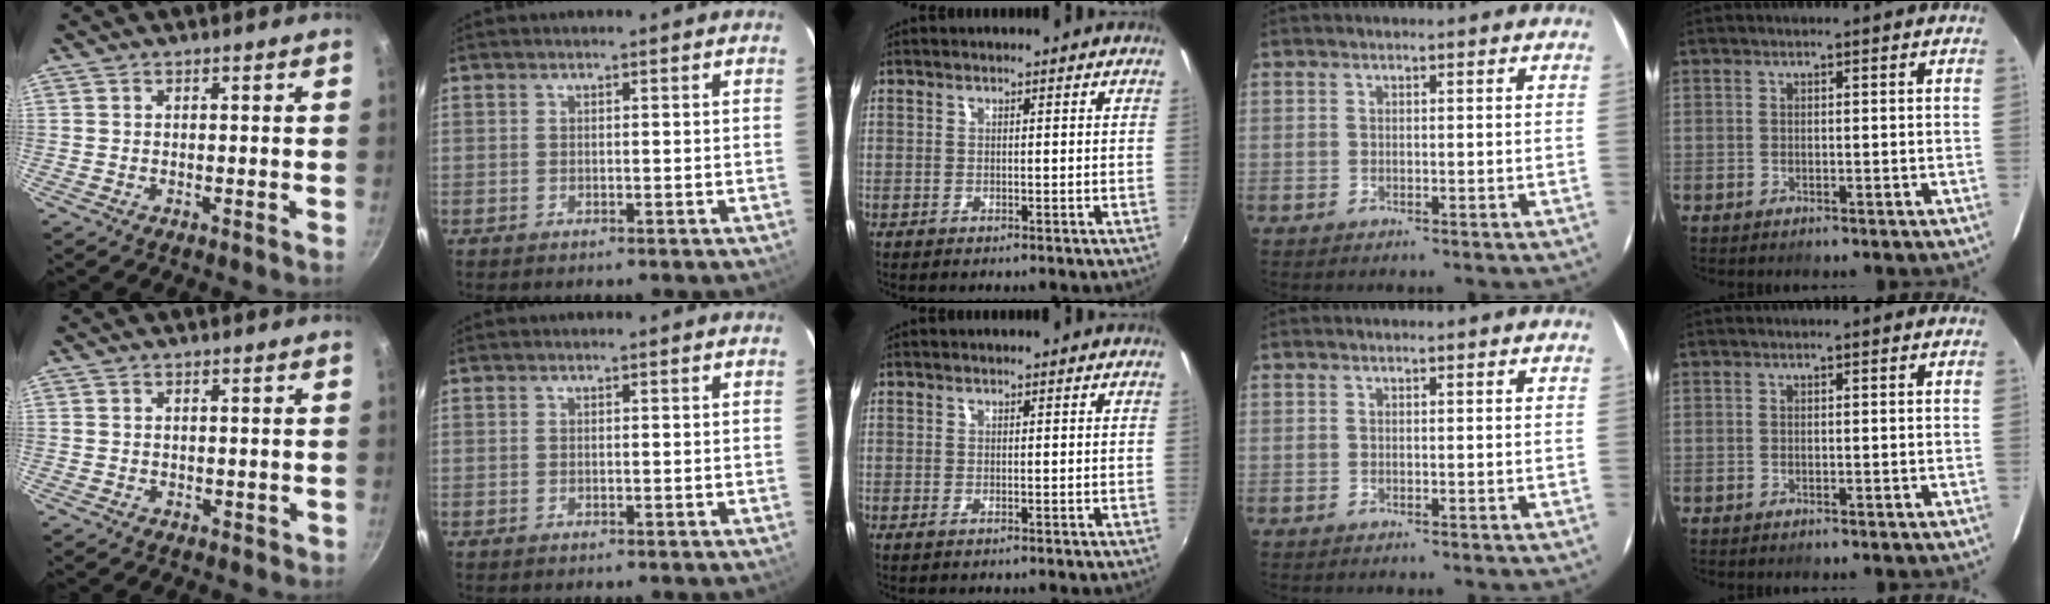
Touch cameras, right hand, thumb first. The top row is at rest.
{"thumb": {"total": 0.8, "force": [0.2, 0.7, 0.2], "torque": [0.005, 0.002, 0.004]}}